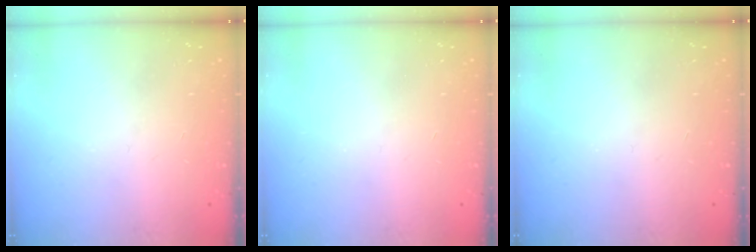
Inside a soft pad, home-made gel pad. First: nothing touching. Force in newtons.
{"total": 0.0}
{"total": 0.0}